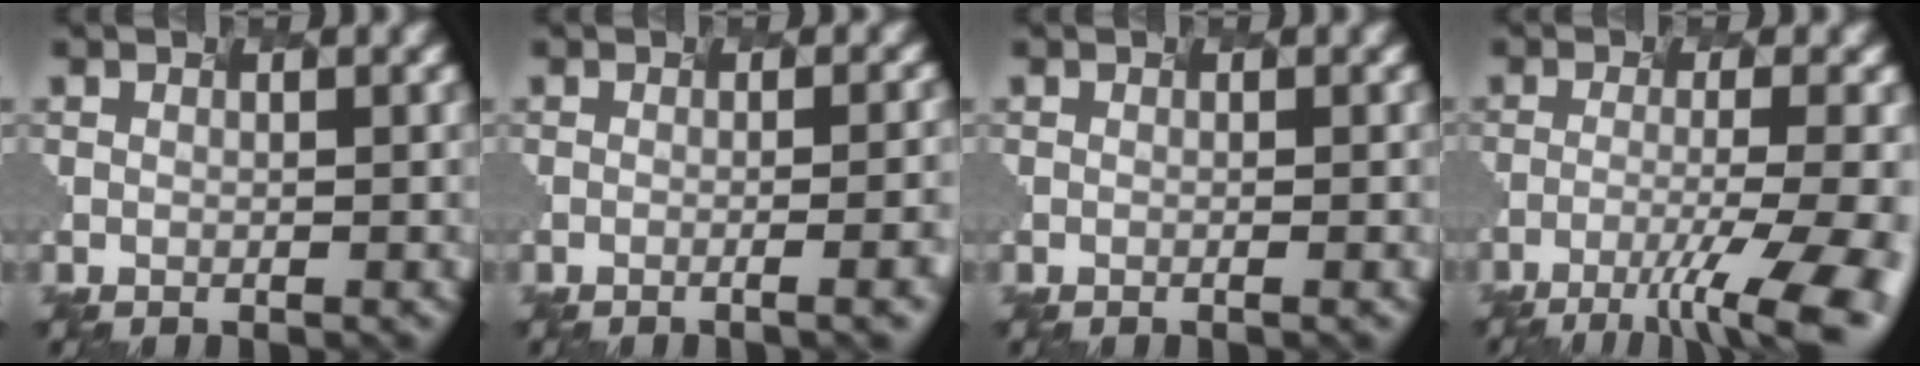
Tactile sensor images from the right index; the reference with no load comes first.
{"total": 5.3, "force": [-1.5, 1.8, 4.8], "torque": [-0.033, 0.010, 0.007]}
{"total": 0.7, "force": [-0.3, 0.1, 0.6], "torque": [-0.005, 0.002, -0.004]}
{"total": 8.6, "force": [-5.7, 0.9, 6.4], "torque": [-0.118, -0.007, -0.061]}